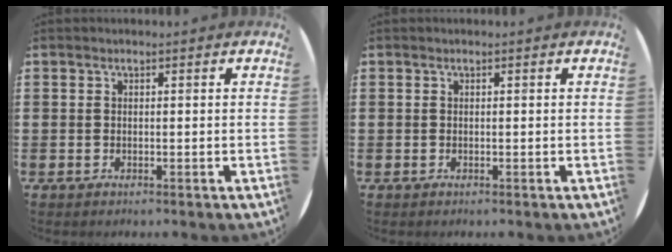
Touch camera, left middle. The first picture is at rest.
{"total": 0.0}